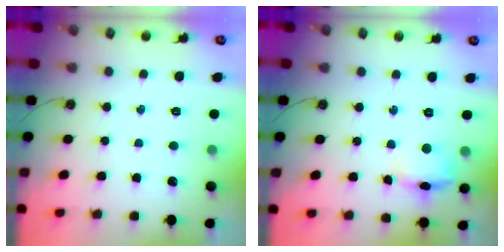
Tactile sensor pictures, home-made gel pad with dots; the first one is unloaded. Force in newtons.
{"total": 9.9, "press": 9.8, "slide": 1.2}